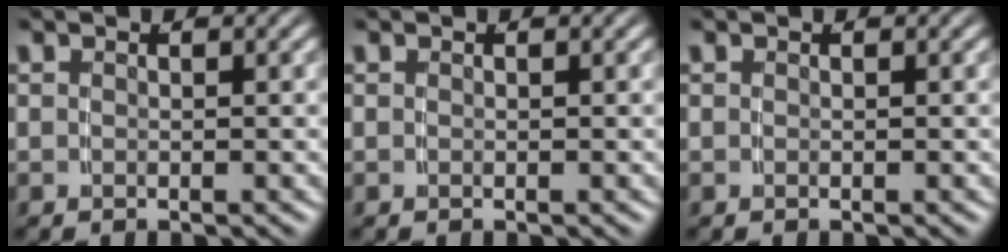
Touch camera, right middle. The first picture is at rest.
{"total": 0.0}
{"total": 0.0}